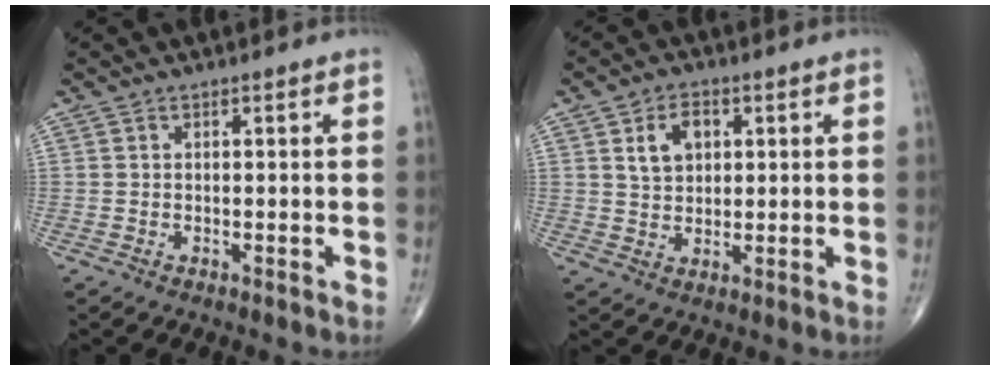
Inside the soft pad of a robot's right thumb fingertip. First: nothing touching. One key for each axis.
{"total": 6.1, "fx": 2.0, "fy": 4.2, "fz": 4.0, "tx": -0.050, "ty": -0.003, "tz": 0.036}